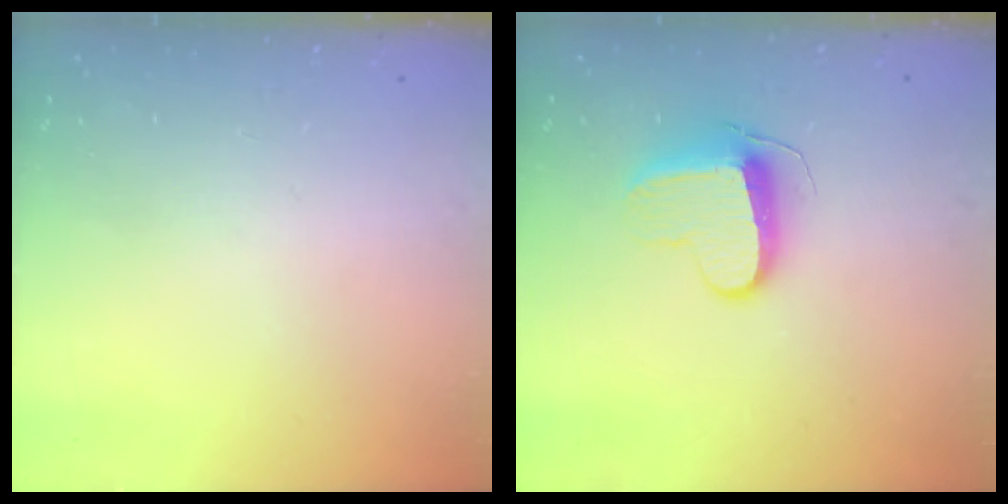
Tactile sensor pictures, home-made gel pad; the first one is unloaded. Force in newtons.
{"total": 9.9, "press": 9.9, "slide": 0.3}